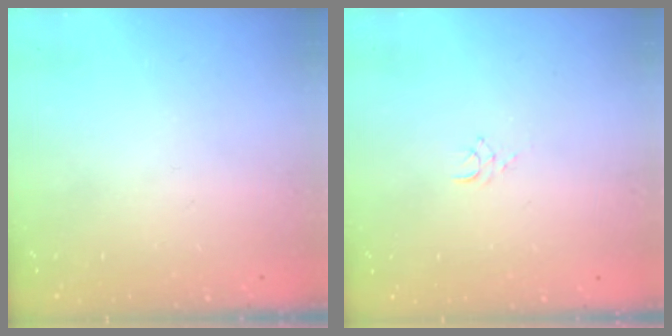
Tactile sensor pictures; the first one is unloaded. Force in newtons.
{"total": 5.0, "press": 4.9, "slide": 0.3}